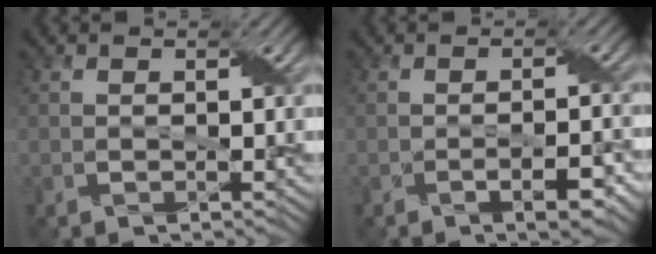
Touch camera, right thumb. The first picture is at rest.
{"total": 3.2, "force": [-1.6, 0.8, 2.7], "torque": [-0.045, 0.000, -0.021]}